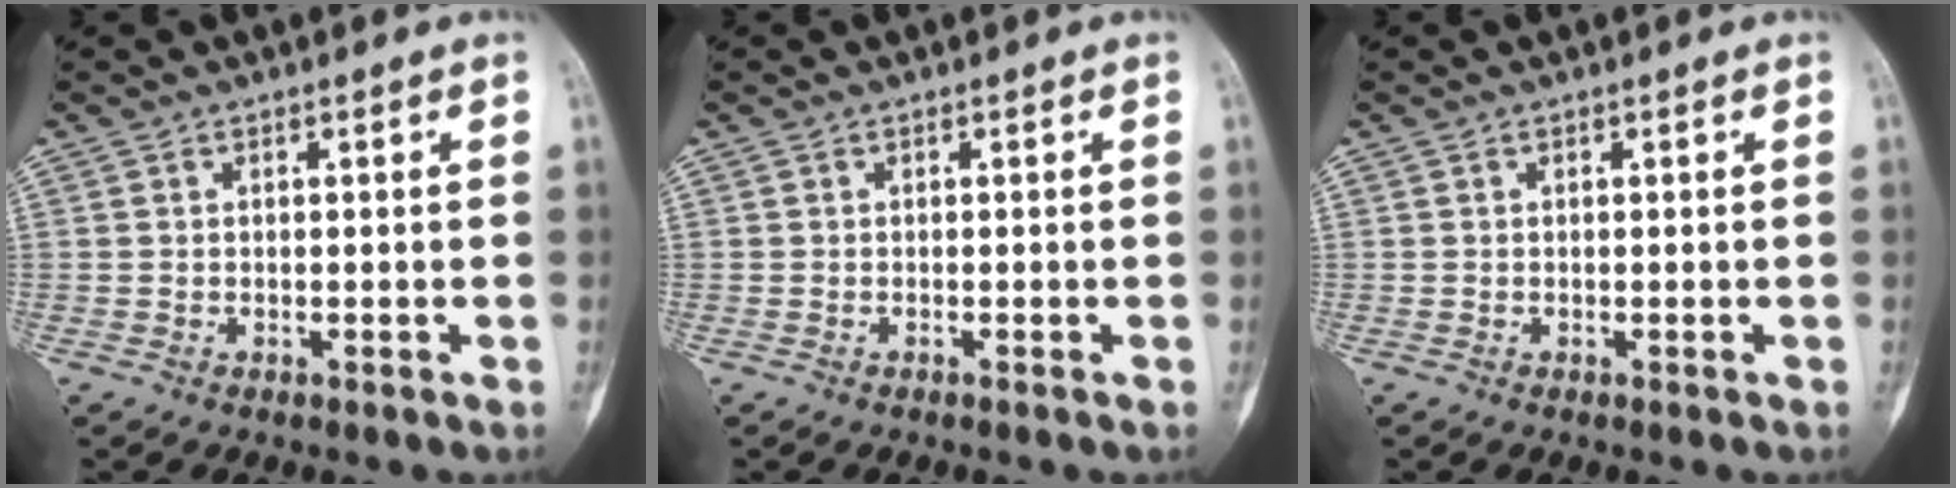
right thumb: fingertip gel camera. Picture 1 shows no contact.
{"total": 0.0}
{"total": 0.0}